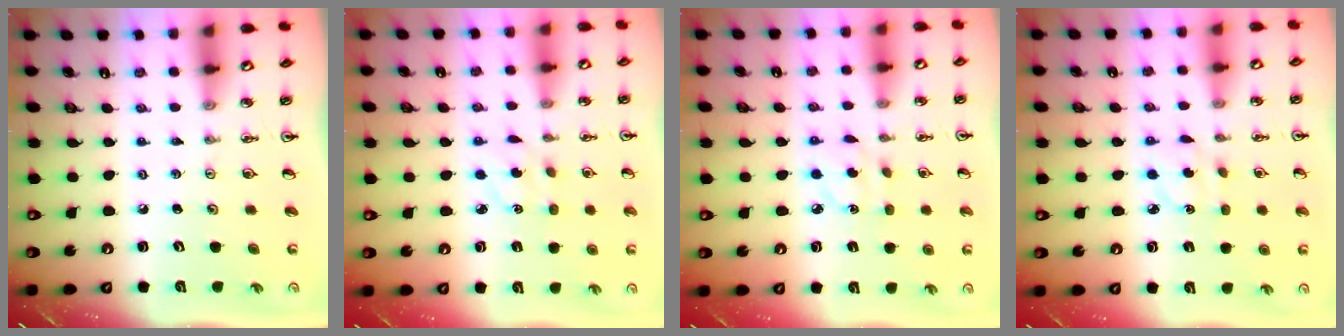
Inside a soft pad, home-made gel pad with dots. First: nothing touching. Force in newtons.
{"total": 3.3, "press": 3.2, "slide": 0.8}
{"total": 3.8, "press": 3.7, "slide": 0.8}
{"total": 4.3, "press": 4.2, "slide": 0.7}